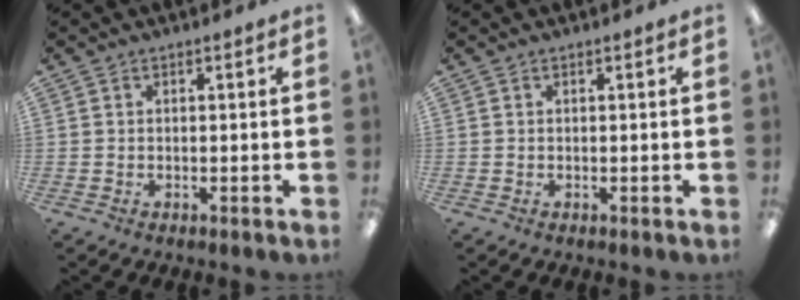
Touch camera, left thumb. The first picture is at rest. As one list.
[{"total": 0.0}]